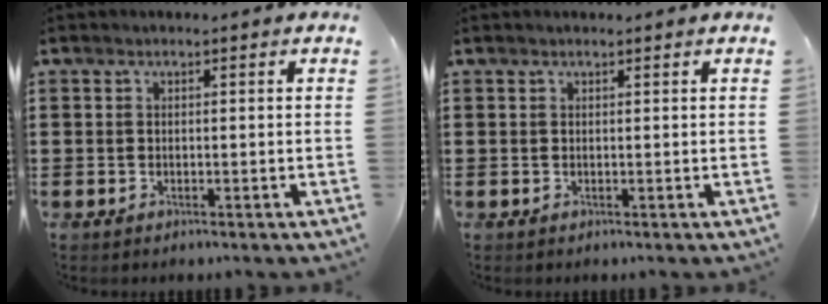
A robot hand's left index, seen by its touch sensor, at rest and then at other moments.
{"total": 0.0}